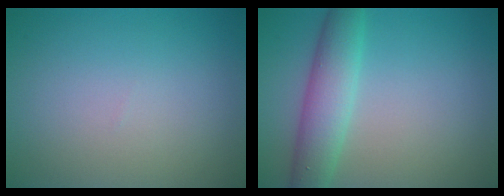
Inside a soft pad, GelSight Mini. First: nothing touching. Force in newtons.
{"total": 4.7, "press": 4.7, "slide": 0.3}